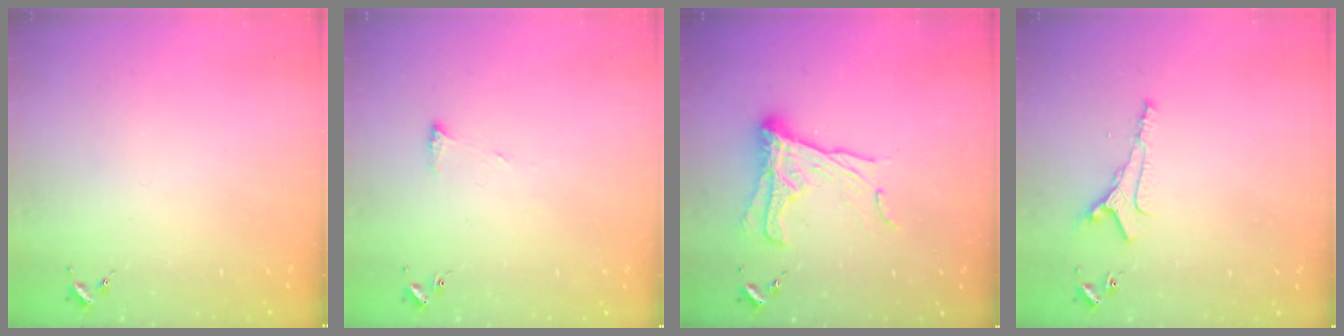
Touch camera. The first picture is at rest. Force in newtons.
{"total": 4.7, "press": 4.6, "slide": 0.6}
{"total": 12.6, "press": 12.5, "slide": 0.9}
{"total": 6.0, "press": 6.0, "slide": 0.9}